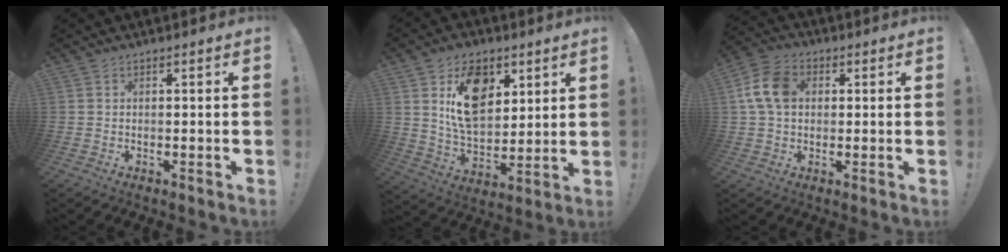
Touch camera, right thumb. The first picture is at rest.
{"total": 16.4, "force": [6.8, 11.4, 9.7], "torque": [-0.134, -0.023, 0.132]}
{"total": 11.0, "force": [2.0, 8.0, 7.2], "torque": [-0.124, 0.012, 0.042]}